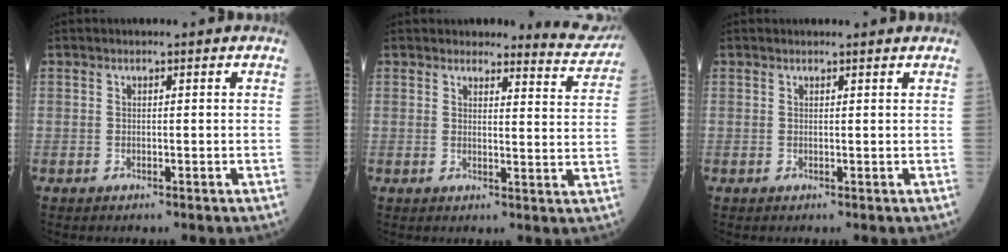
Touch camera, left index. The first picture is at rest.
{"total": 6.0, "force": [6.0, 0.9, -0.3], "torque": [0.013, -0.041, 0.051]}
{"total": 1.2, "force": [1.2, -0.1, 0.1], "torque": [-0.012, -0.003, 0.011]}